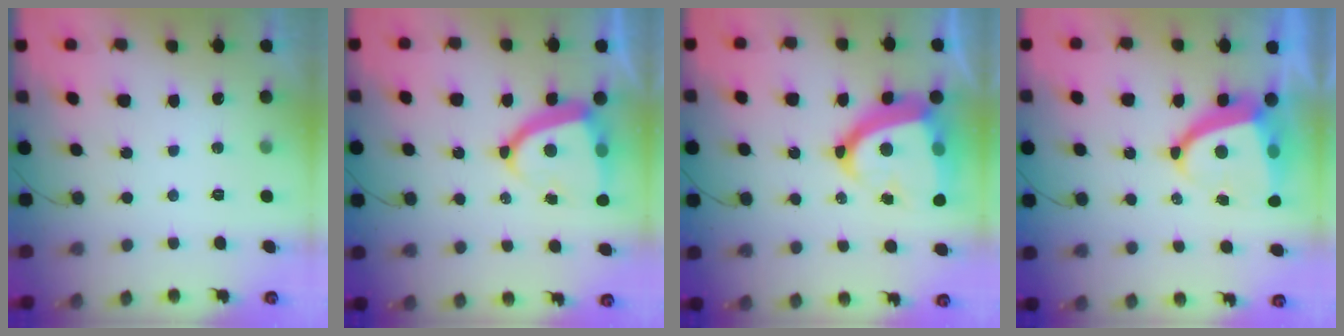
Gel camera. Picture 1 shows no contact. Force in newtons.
{"total": 13.4, "press": 13.3, "slide": 1.6}
{"total": 19.7, "press": 19.6, "slide": 2.0}
{"total": 10.3, "press": 10.2, "slide": 1.2}